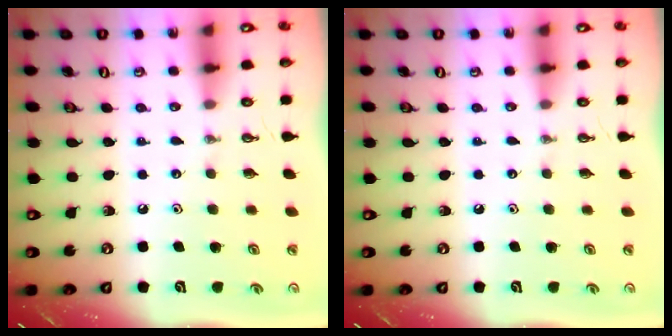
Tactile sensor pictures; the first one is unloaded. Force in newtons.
{"total": 0.0}